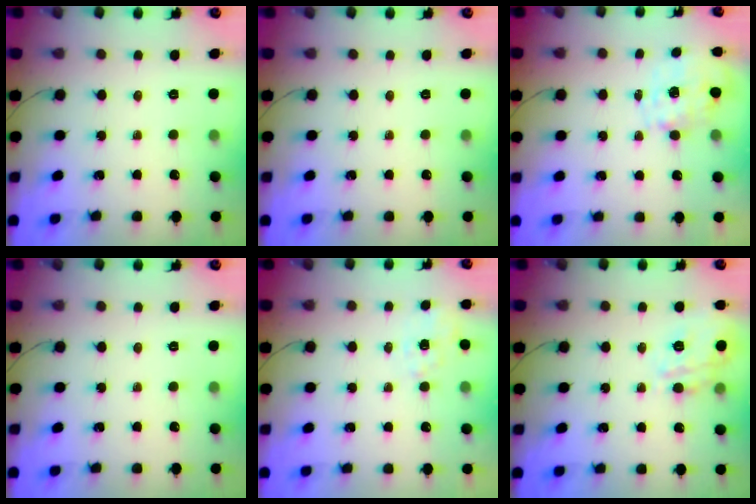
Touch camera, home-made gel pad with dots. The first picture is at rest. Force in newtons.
{"total": 0.0}
{"total": 7.0, "press": 6.9, "slide": 0.3}
{"total": 0.0}
{"total": 2.5, "press": 1.9, "slide": 1.6}
{"total": 11.9, "press": 11.9, "slide": 0.9}